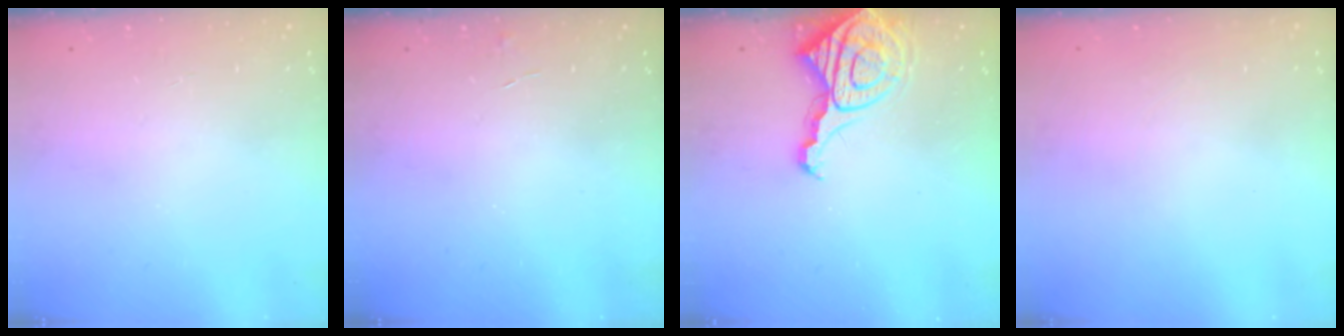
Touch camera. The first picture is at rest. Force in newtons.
{"total": 2.9, "press": 2.9, "slide": 0.3}
{"total": 10.8, "press": 10.8, "slide": 1.0}
{"total": 0.7, "press": 0.4, "slide": 0.5}